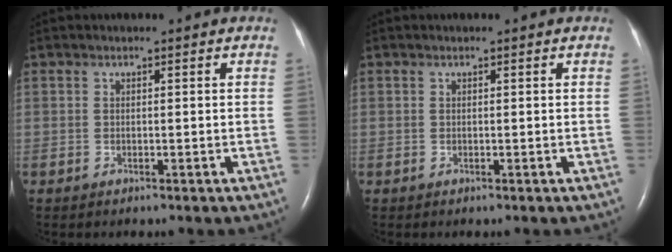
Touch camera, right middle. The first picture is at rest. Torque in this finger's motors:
{"motor_torque": [-0.07, 0.04, -0.01, 0.01]}